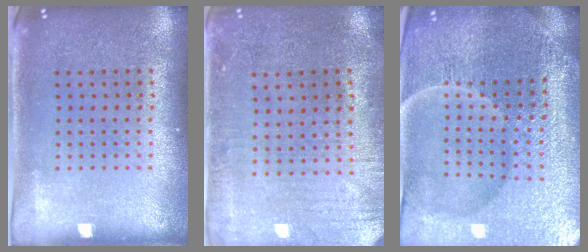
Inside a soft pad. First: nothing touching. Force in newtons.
{"total": 0.5, "press": 0.3, "slide": 0.5}
{"total": 5.9, "press": 5.4, "slide": 2.4}